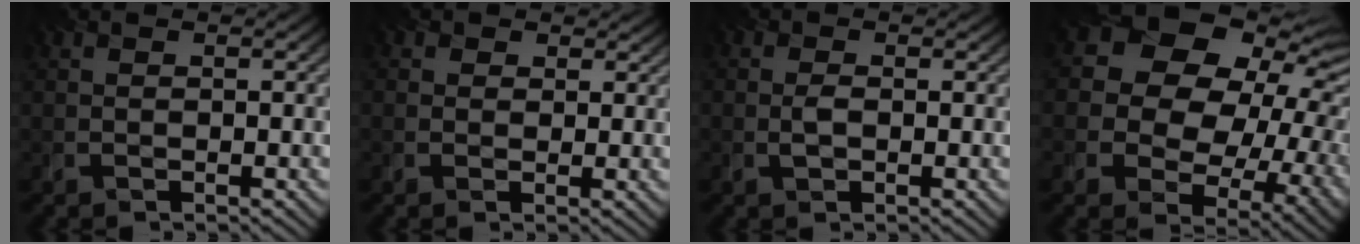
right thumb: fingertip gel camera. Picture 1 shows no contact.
{"total": 1.9, "force": [1.0, 1.5, 0.3], "torque": [-0.006, -0.007, 0.010]}
{"total": 1.4, "force": [-0.1, 1.0, 1.0], "torque": [-0.027, -0.001, -0.002]}
{"total": 14.7, "force": [3.2, 11.3, 8.9], "torque": [-0.166, 0.003, 0.060]}